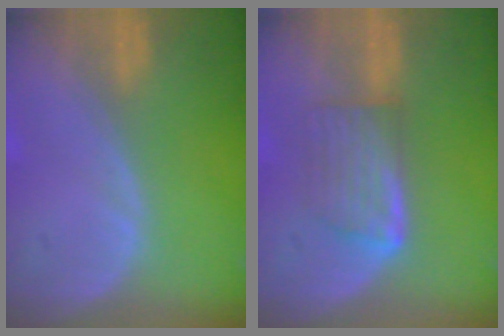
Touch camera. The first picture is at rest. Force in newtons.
{"total": 5.7, "press": 5.3, "slide": 2.2}